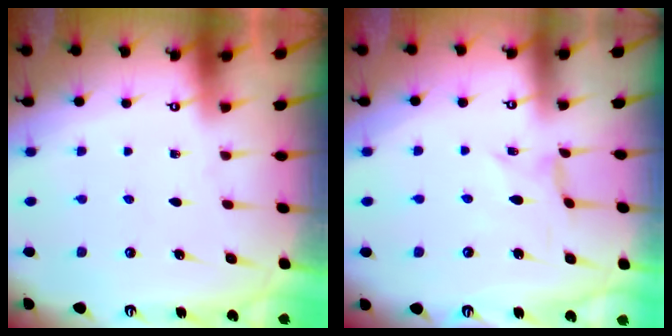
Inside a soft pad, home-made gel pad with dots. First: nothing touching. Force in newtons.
{"total": 0.0}